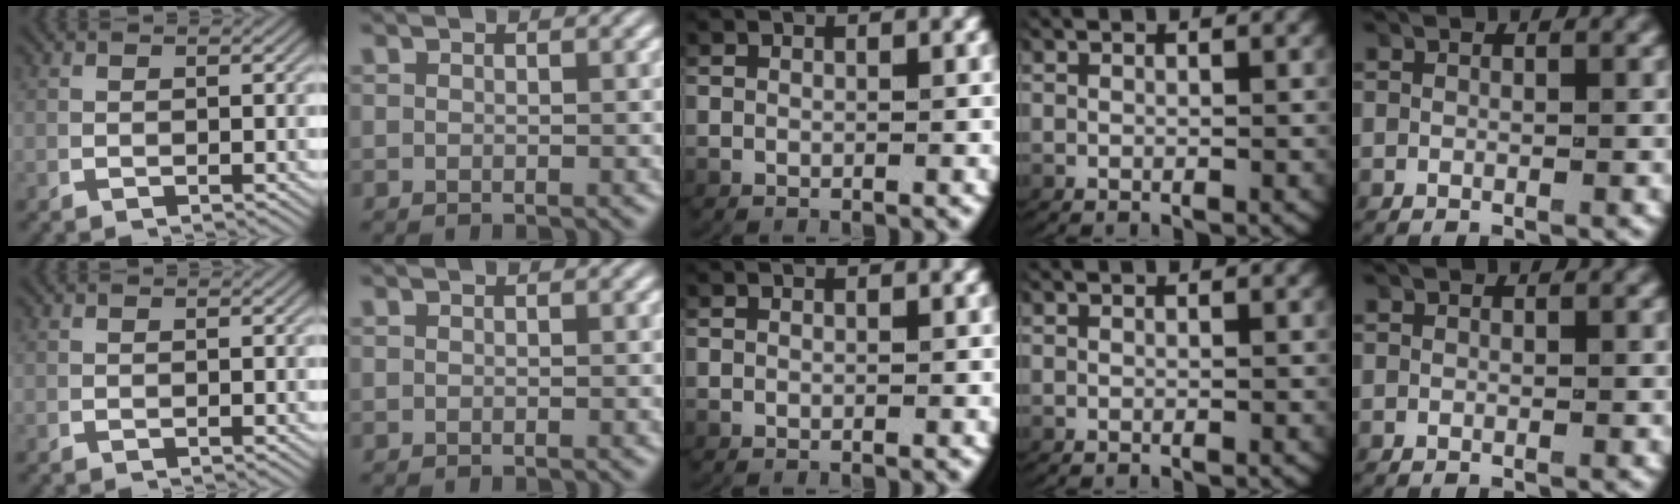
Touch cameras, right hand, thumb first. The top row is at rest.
{}